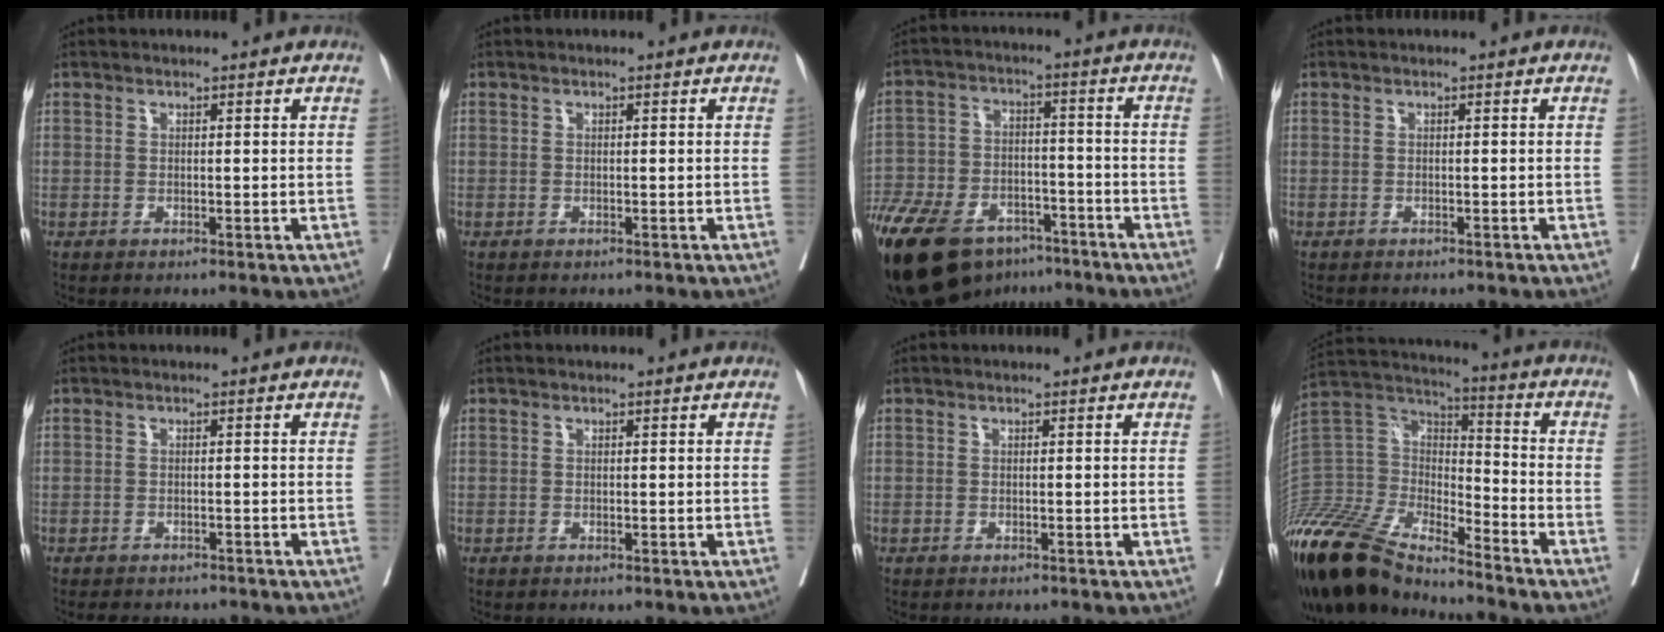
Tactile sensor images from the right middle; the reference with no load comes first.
{"total": 0.0}
{"total": 26.3, "force": [-17.5, 13.5, 14.2], "torque": [-0.353, -0.030, -0.285]}
{"total": 2.4, "force": [-2.2, 0.5, 0.9], "torque": [-0.013, -0.003, -0.026]}
{"total": 5.2, "force": [-4.7, 1.7, 1.3], "torque": [-0.008, -0.001, -0.059]}
{"total": 0.0}
{"total": 1.1, "force": [-1.0, 0.2, 0.3], "torque": [-0.005, -0.001, -0.016]}
{"total": 21.9, "force": [-18.8, 5.2, 10.1], "torque": [-0.225, 0.003, -0.361]}